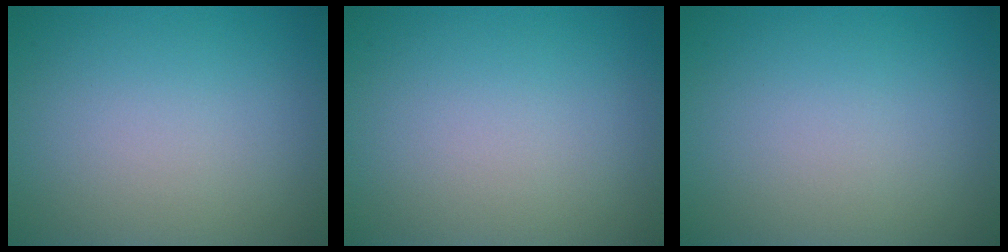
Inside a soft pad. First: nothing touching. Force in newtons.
{"total": 0.0}
{"total": 0.0}